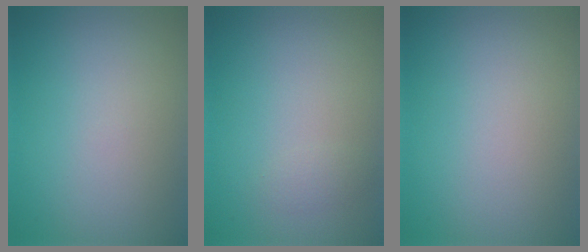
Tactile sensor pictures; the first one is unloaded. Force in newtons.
{"total": 0.7, "press": 0.7, "slide": 0.1}
{"total": 0.0}